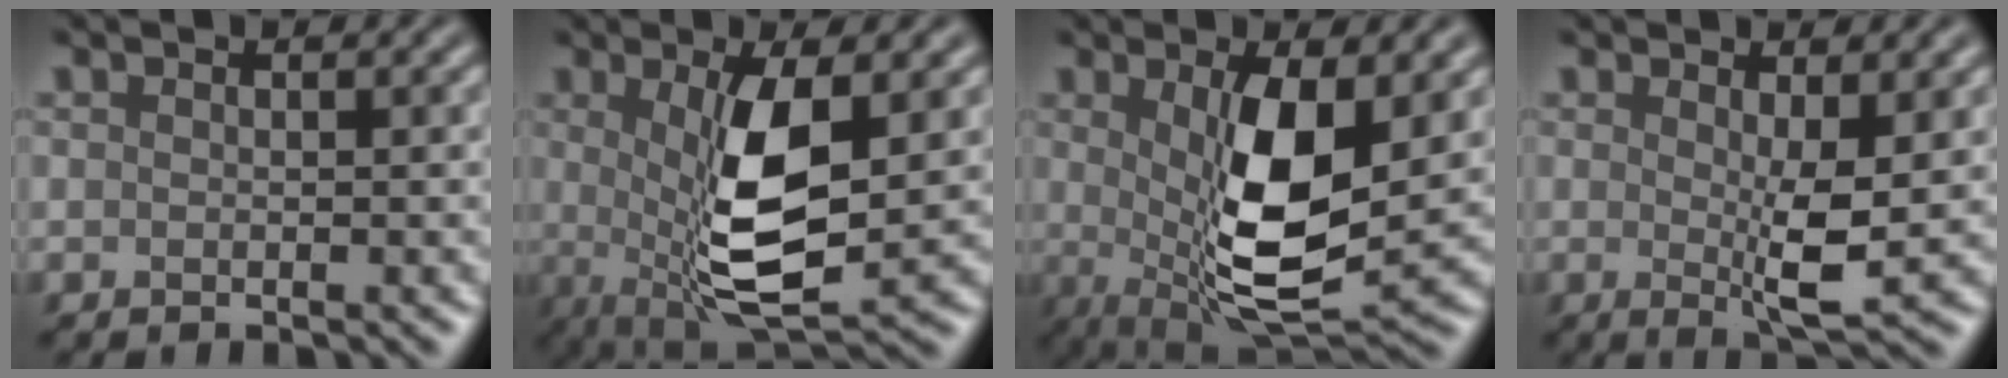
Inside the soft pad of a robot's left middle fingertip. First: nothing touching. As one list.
[{"total": 7.9, "force": [0.4, 2.4, 7.5], "torque": [-0.138, -0.015, 0.011]}, {"total": 8.9, "force": [0.6, 2.9, 8.3], "torque": [-0.150, -0.018, 0.015]}, {"total": 3.7, "force": [0.3, 0.5, 3.6], "torque": [-0.068, -0.015, 0.008]}]